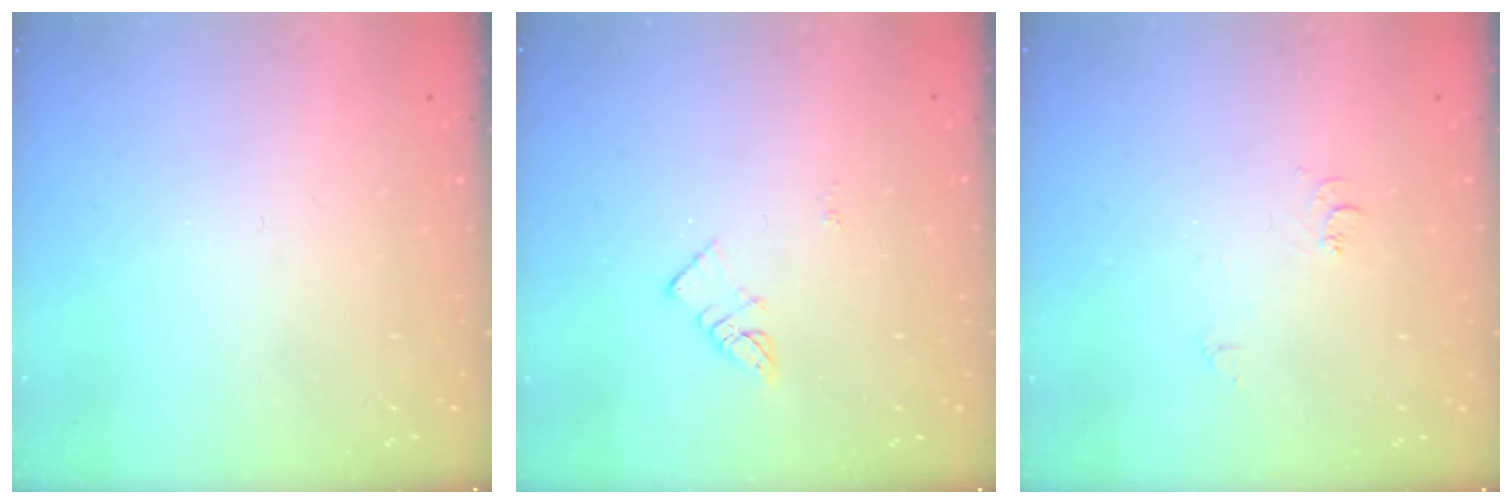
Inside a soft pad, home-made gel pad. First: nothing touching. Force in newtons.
{"total": 3.3, "press": 3.3, "slide": 0.3}
{"total": 6.6, "press": 6.6, "slide": 0.6}